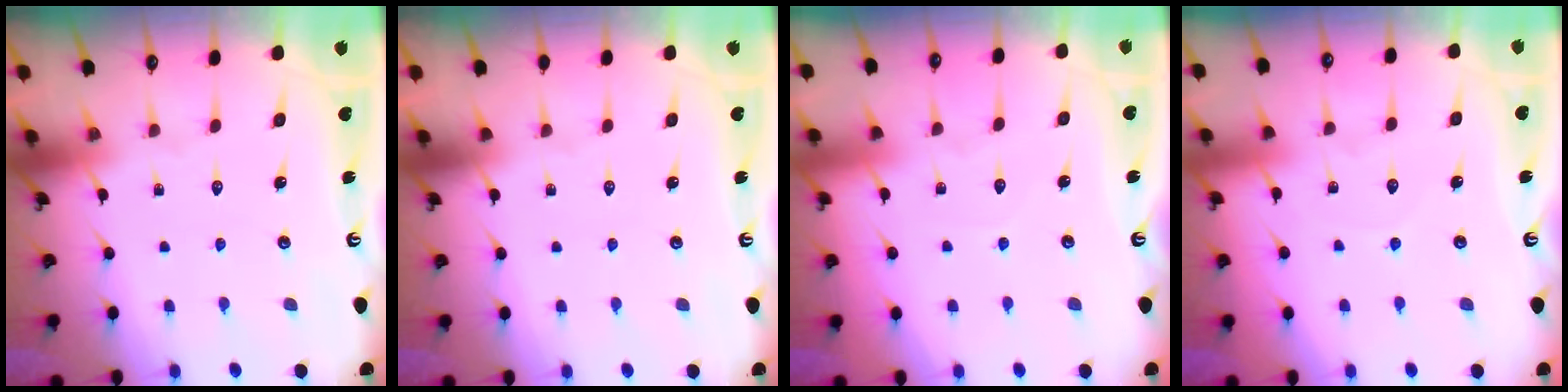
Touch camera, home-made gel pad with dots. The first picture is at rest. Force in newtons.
{"total": 0.0}
{"total": 2.9, "press": 2.9, "slide": 0.2}
{"total": 3.3, "press": 3.3, "slide": 0.3}